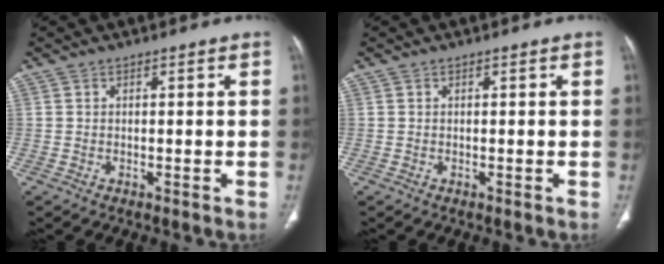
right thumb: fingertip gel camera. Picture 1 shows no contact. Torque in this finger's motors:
{"motor_torque": [0.00, 0.00, 0.00, 0.00, 0.01]}